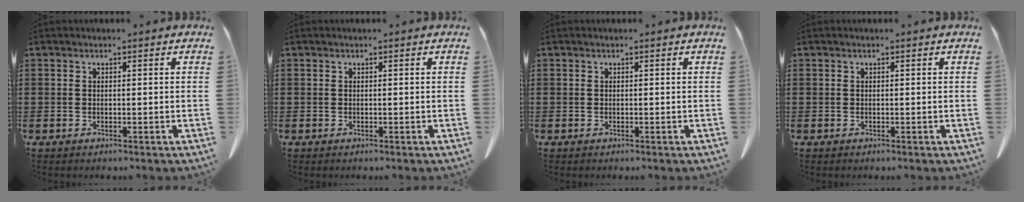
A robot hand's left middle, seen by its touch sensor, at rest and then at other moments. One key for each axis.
{"total": 0.0}
{"total": 0.0}
{"total": 0.0}